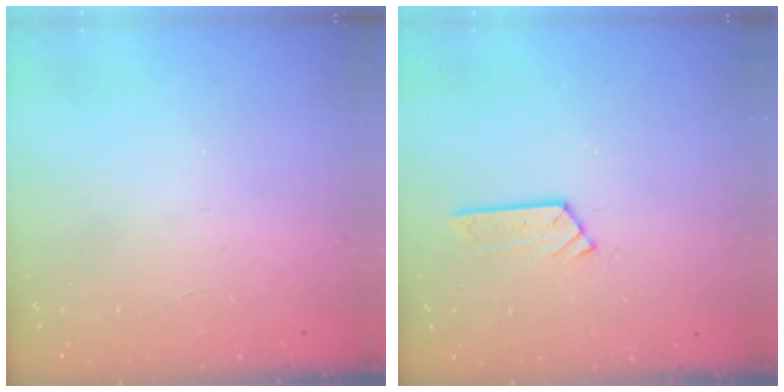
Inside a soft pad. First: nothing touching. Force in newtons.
{"total": 3.3, "press": 3.3, "slide": 0.4}